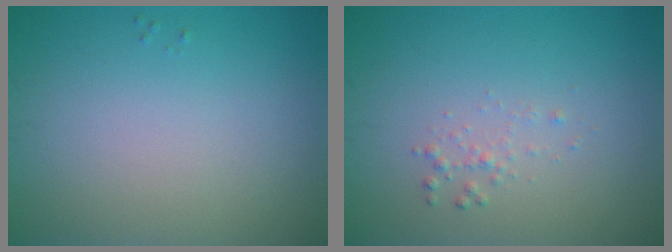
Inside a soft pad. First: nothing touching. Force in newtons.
{"total": 0.9, "press": 0.9, "slide": 0.0}